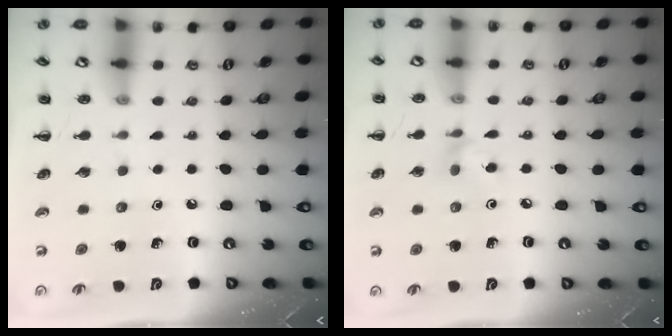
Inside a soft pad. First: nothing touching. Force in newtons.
{"total": 5.2, "press": 5.1, "slide": 1.0}